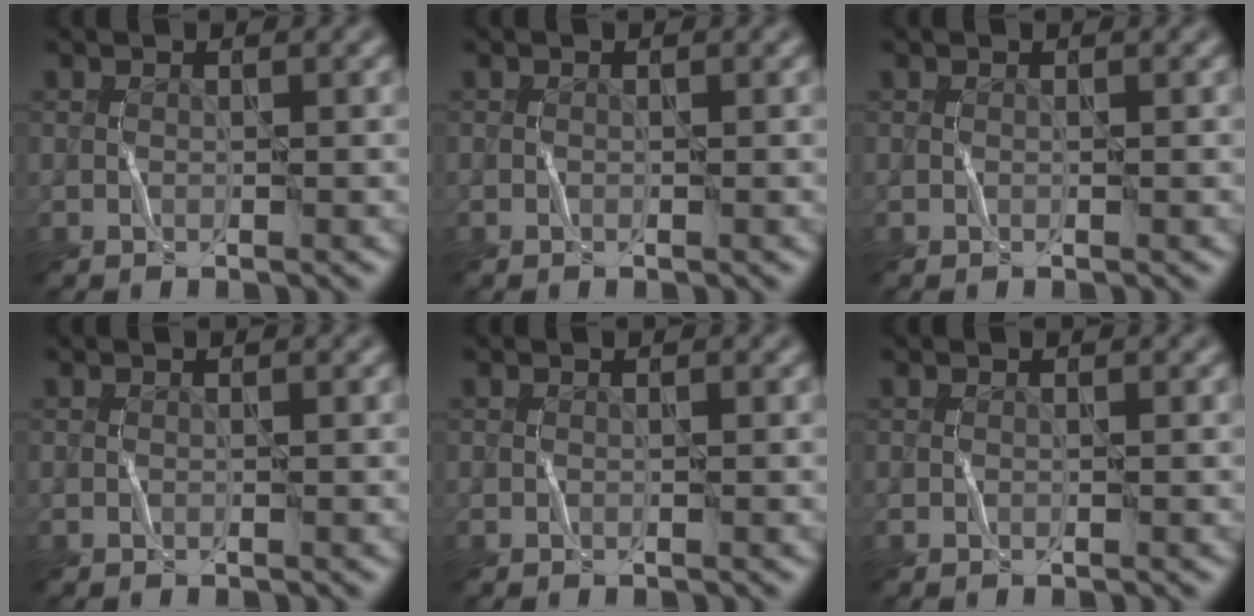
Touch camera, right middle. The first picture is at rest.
{"total": 0.0}
{"total": 0.0}
{"total": 0.0}
{"total": 0.0}
{"total": 0.0}